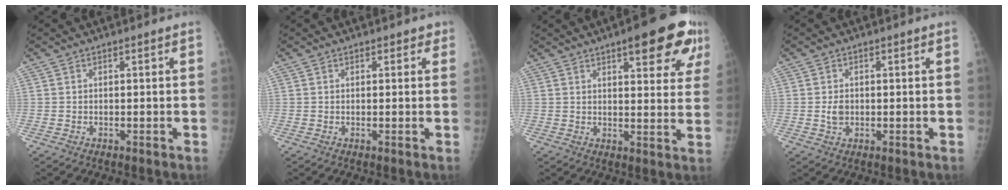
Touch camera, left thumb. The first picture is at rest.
{"total": 1.3, "force": [0.8, 1.0, 0.3], "torque": [0.015, -0.002, 0.005]}
{"total": 14.5, "force": [7.8, 4.6, 11.3], "torque": [-0.113, -0.027, 0.095]}
{"total": 2.5, "force": [-0.1, 1.9, 1.6], "torque": [-0.023, 0.001, 0.000]}